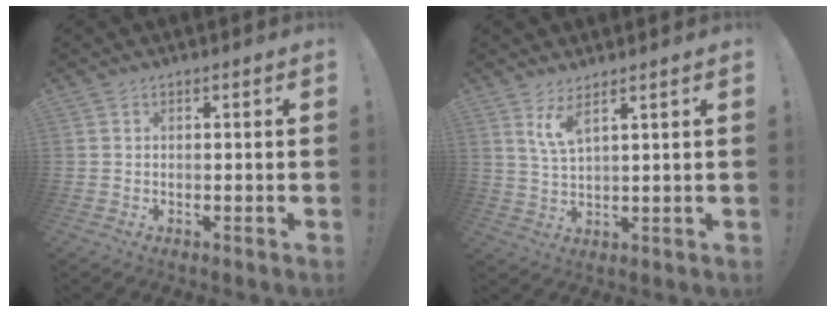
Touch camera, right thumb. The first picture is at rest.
{"total": 5.8, "force": [3.8, 1.2, 4.2], "torque": [-0.079, -0.015, 0.065]}